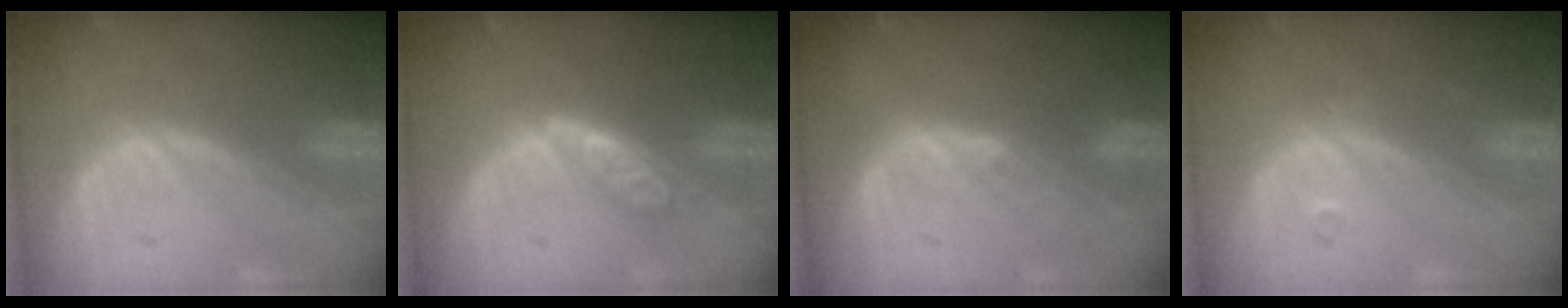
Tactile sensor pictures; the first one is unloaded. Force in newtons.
{"total": 4.7, "press": 4.3, "slide": 1.9}
{"total": 1.6, "press": 1.6, "slide": 0.3}
{"total": 1.2, "press": 1.0, "slide": 0.7}